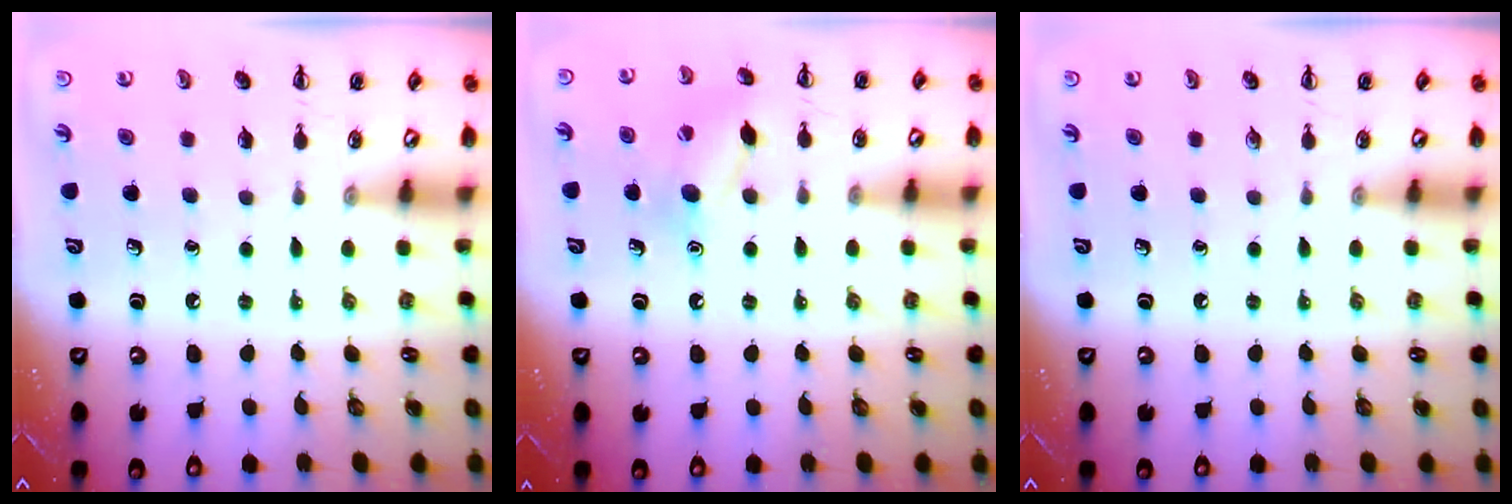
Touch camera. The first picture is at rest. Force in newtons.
{"total": 11.0, "press": 10.9, "slide": 1.5}
{"total": 0.0}